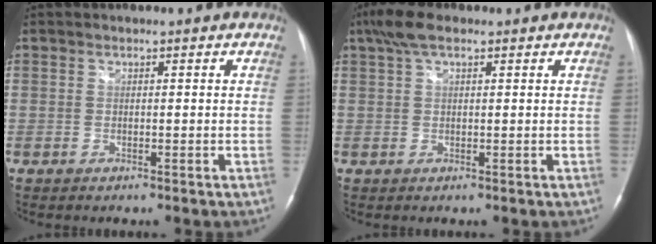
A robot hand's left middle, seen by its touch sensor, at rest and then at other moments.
{"total": 4.5, "force": [2.9, 1.5, 3.1], "torque": [-0.073, 0.025, 0.055]}